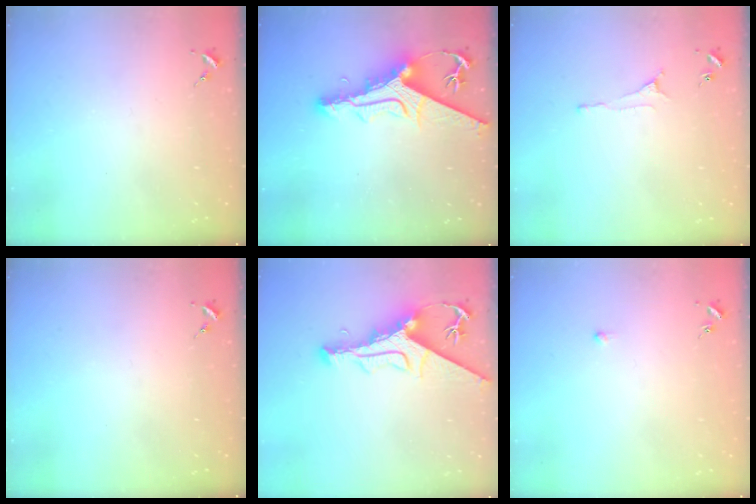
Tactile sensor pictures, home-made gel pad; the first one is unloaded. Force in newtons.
{"total": 13.2, "press": 13.1, "slide": 1.5}
{"total": 4.2, "press": 4.1, "slide": 0.8}
{"total": 0.0}
{"total": 11.9, "press": 11.9, "slide": 1.3}
{"total": 2.9, "press": 2.8, "slide": 0.6}